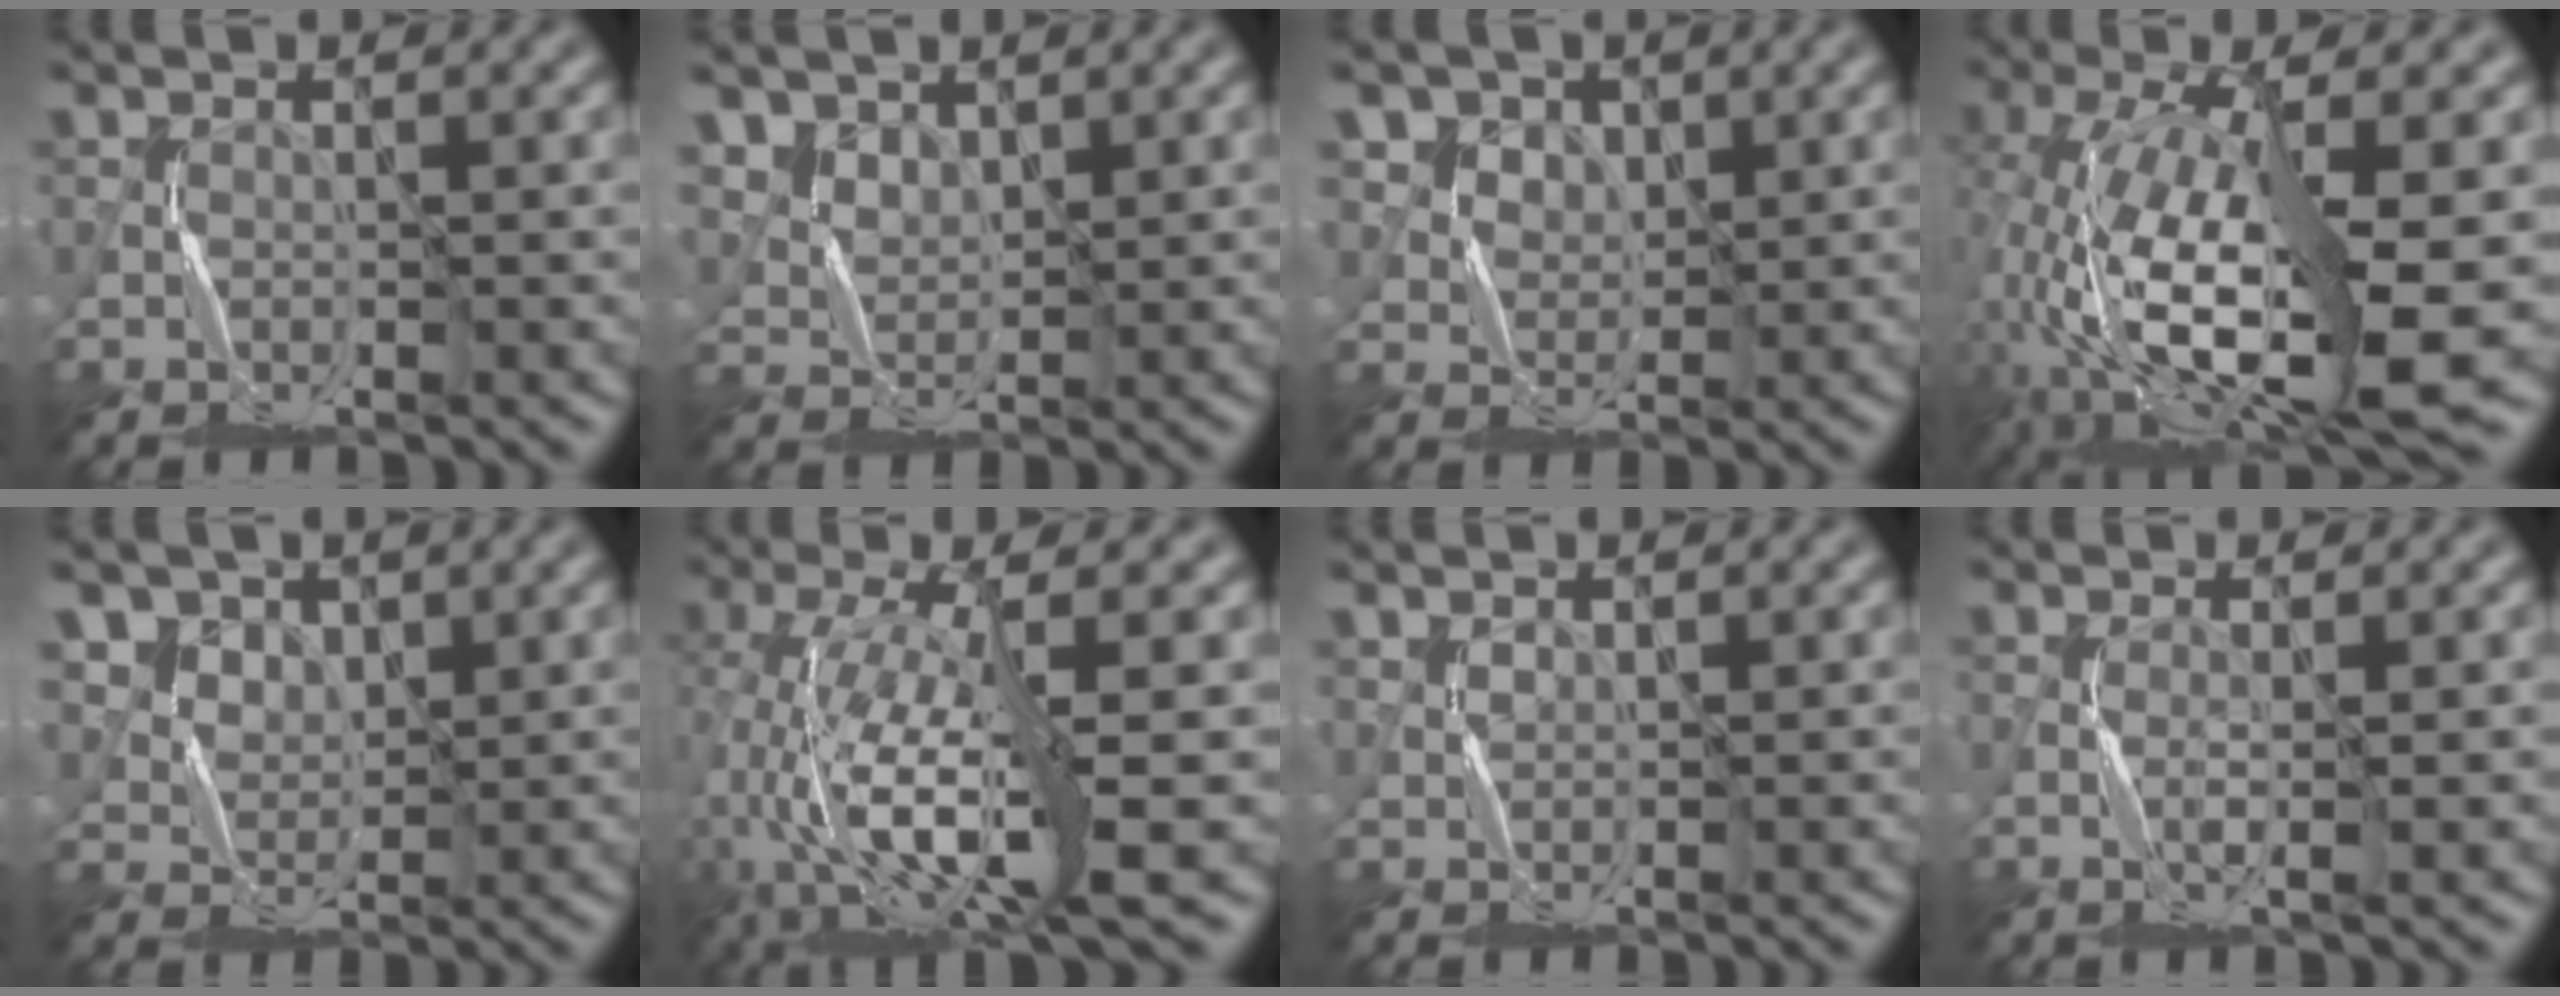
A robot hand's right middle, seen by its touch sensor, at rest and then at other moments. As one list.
[{"total": 4.0, "force": [3.0, 2.3, 1.3], "torque": [-0.041, -0.012, 0.082]}, {"total": 6.8, "force": [4.2, 4.7, 2.5], "torque": [-0.054, -0.003, 0.077]}, {"total": 14.2, "force": [-3.1, 5.3, 12.8], "torque": [-0.251, -0.015, -0.048]}, {"total": 5.9, "force": [3.9, 4.0, 2.1], "torque": [-0.066, -0.010, 0.087]}, {"total": 11.4, "force": [-2.7, 3.3, 10.5], "torque": [-0.215, -0.005, -0.047]}, {"total": 0.7, "force": [0.6, 0.3, 0.0], "torque": [-0.003, 0.001, 0.018]}, {"total": 1.5, "force": [0.0, 0.2, 1.5], "torque": [-0.031, 0.001, -0.002]}]